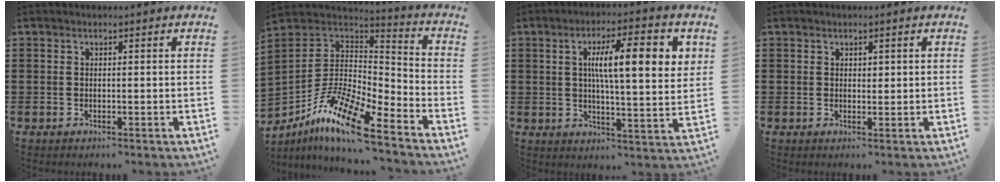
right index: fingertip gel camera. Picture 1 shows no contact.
{"total": 13.3, "force": [-9.3, 3.1, 9.0], "torque": [-0.181, 0.014, -0.183]}
{"total": 10.4, "force": [2.8, 2.6, 9.7], "torque": [-0.172, 0.004, 0.039]}
{"total": 0.9, "force": [0.5, 0.6, 0.3], "torque": [0.001, 0.000, 0.009]}